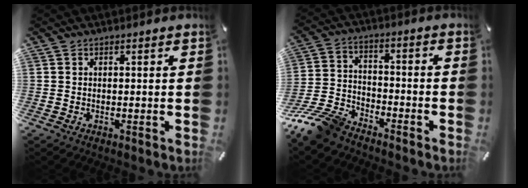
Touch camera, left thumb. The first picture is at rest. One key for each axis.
{"total": 12.4, "fx": -10.6, "fy": 4.5, "fz": 4.5, "tx": -0.097, "ty": 0.052, "tz": -0.206}